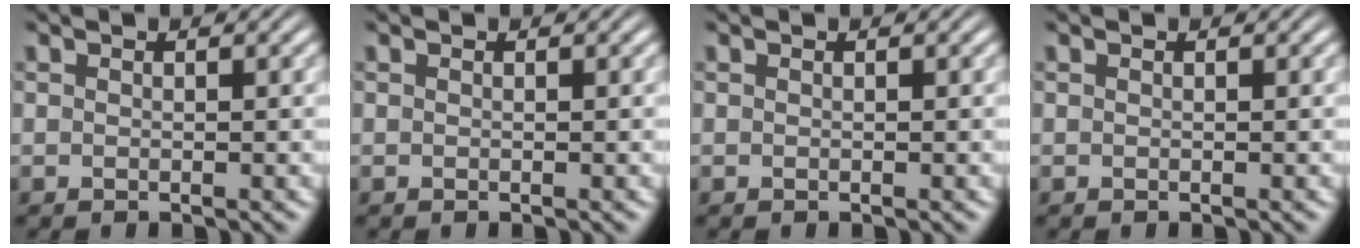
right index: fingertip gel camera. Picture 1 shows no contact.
{"total": 0.0}
{"total": 0.0}
{"total": 0.0}